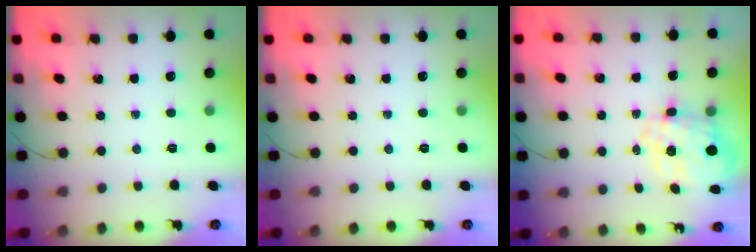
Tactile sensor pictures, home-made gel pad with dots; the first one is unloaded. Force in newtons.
{"total": 0.0}
{"total": 3.7, "press": 3.2, "slide": 1.9}